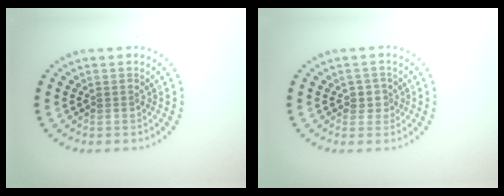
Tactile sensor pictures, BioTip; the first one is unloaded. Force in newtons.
{"total": 1.4, "press": 1.2, "slide": 0.8}